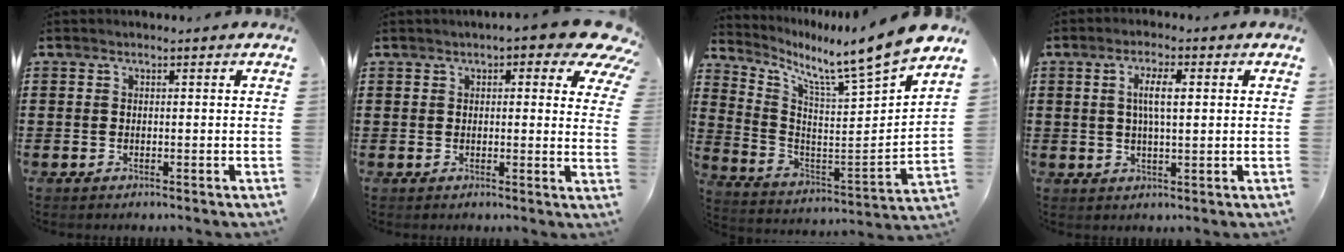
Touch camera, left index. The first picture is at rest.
{"total": 6.2, "force": [4.3, 1.6, 4.1], "torque": [-0.061, -0.016, 0.070]}
{"total": 9.0, "force": [8.5, -1.5, 2.9], "torque": [-0.081, -0.088, 0.125]}
{"total": 5.0, "force": [0.9, 1.4, 4.7], "torque": [-0.092, 0.007, 0.012]}